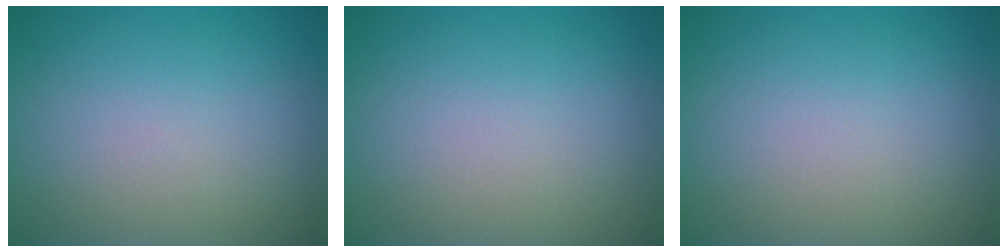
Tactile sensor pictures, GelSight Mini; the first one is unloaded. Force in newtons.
{"total": 0.0}
{"total": 0.0}